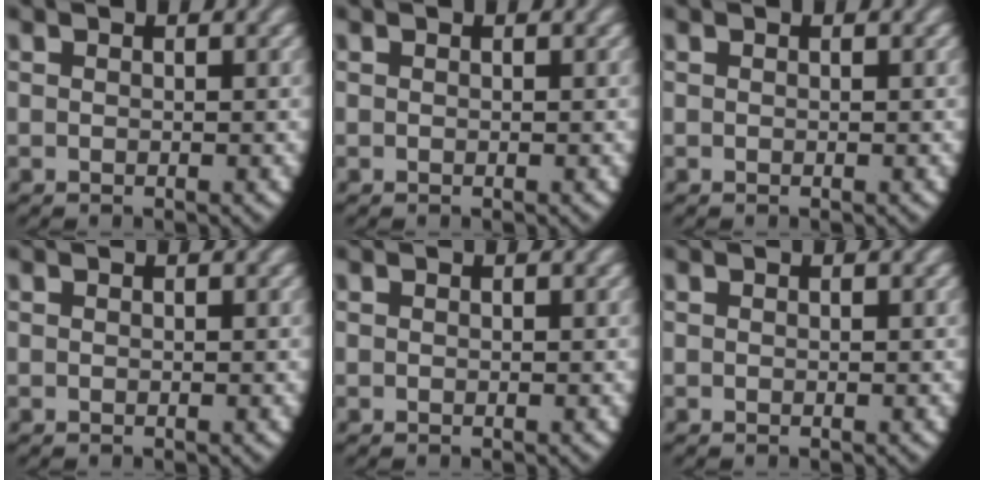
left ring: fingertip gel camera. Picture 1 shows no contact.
{"total": 0.0}
{"total": 0.0}
{"total": 0.0}
{"total": 0.0}
{"total": 0.0}